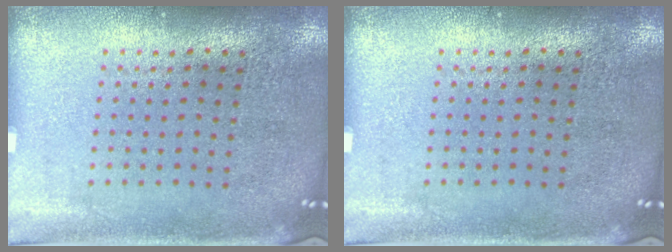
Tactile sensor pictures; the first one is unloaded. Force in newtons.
{"total": 0.0}